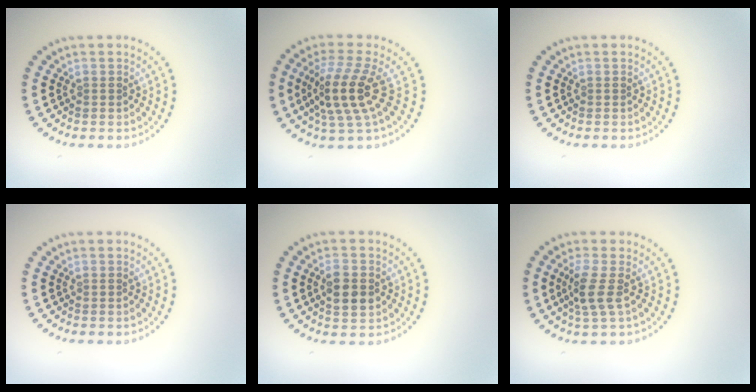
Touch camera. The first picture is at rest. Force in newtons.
{"total": 4.5, "press": 3.6, "slide": 2.6}
{"total": 0.0}
{"total": 0.0}
{"total": 3.1, "press": 3.1, "slide": 0.3}
{"total": 2.6, "press": 2.0, "slide": 1.6}